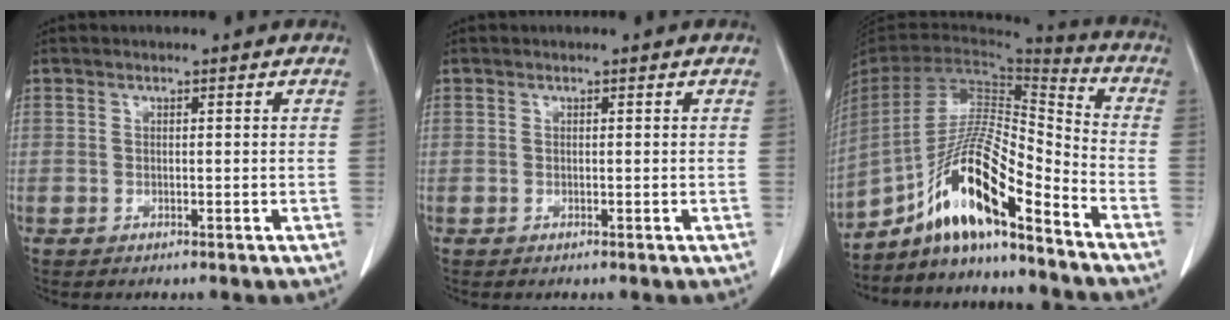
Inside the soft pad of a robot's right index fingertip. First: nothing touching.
{"total": 0.0}
{"total": 15.8, "force": [-10.9, 1.5, 11.4], "torque": [-0.213, 0.006, -0.198]}